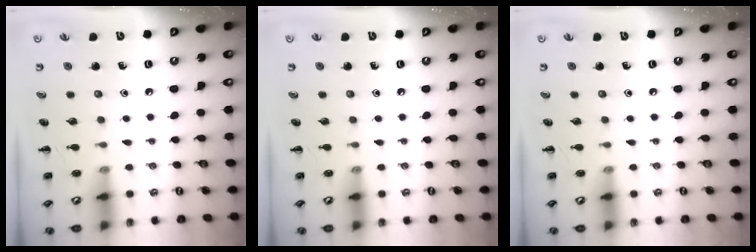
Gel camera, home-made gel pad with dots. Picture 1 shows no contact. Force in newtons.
{"total": 0.0}
{"total": 0.0}